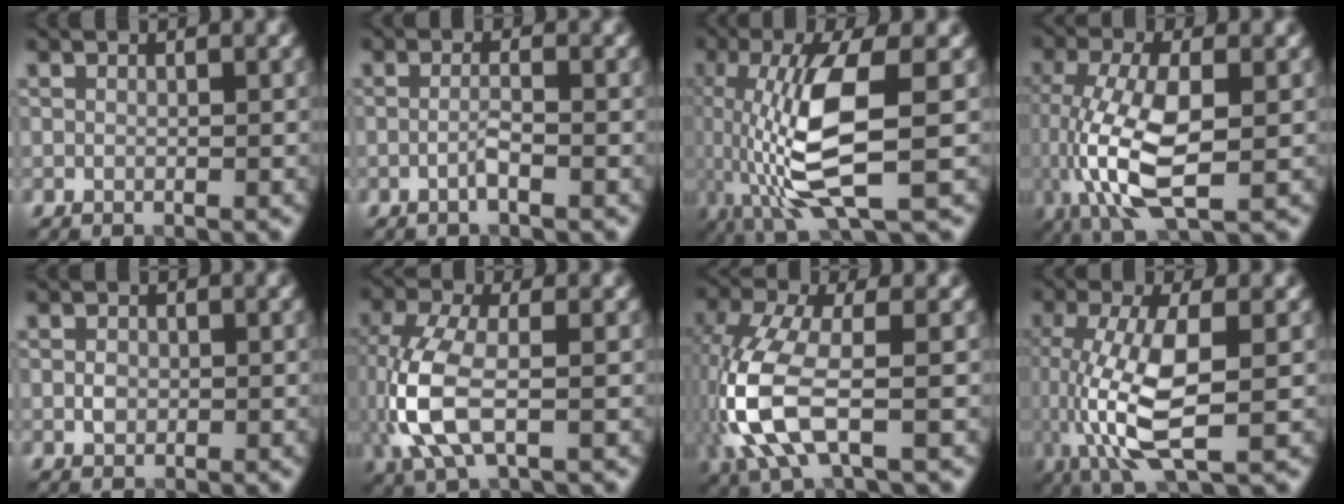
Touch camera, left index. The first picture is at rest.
{"total": 1.4, "force": [-0.6, 0.1, 1.2], "torque": [-0.022, 0.005, -0.014]}
{"total": 9.2, "force": [-1.0, 2.6, 8.8], "torque": [-0.181, -0.002, -0.017]}
{"total": 9.1, "force": [-1.2, 3.4, 8.3], "torque": [-0.176, -0.002, -0.023]}
{"total": 1.2, "force": [-0.1, 1.0, 0.7], "torque": [-0.014, 0.000, -0.005]}
{"total": 6.7, "force": [-1.1, 3.1, 5.8], "torque": [-0.145, 0.003, -0.024]}
{"total": 7.3, "force": [-1.8, 2.9, 6.4], "torque": [-0.164, 0.002, -0.041]}
{"total": 8.2, "force": [-0.8, 2.7, 7.7], "torque": [-0.165, -0.003, -0.015]}